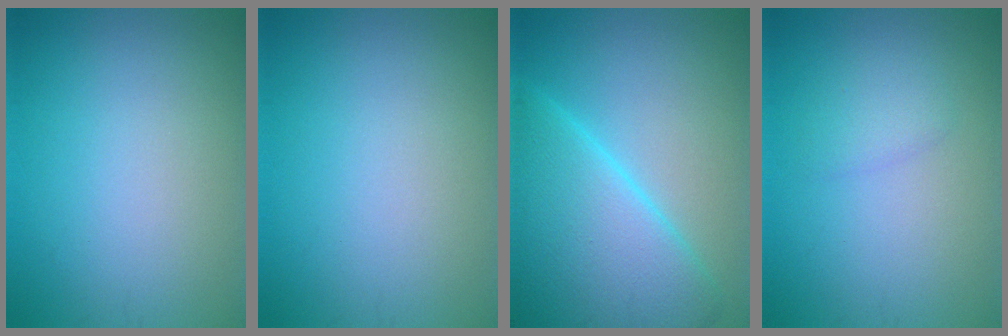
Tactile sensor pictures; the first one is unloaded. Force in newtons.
{"total": 0.0}
{"total": 9.9, "press": 9.8, "slide": 0.7}
{"total": 1.3, "press": 1.3, "slide": 0.1}